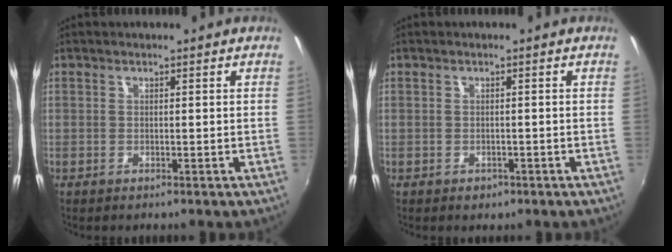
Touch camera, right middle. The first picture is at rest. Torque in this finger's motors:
{"motor_torque": [0.30, -0.45, 0.05, 0.02]}